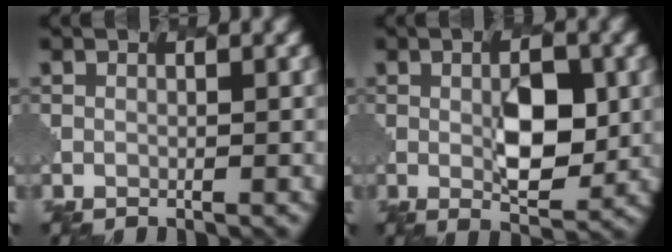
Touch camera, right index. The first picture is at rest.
{"total": 4.8, "force": [0.3, 2.1, 4.4], "torque": [-0.070, -0.005, 0.008]}